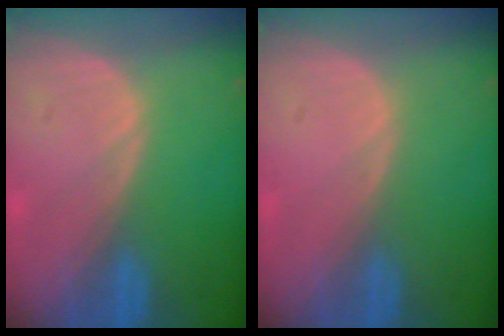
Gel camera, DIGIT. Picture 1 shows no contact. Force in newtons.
{"total": 0.0}